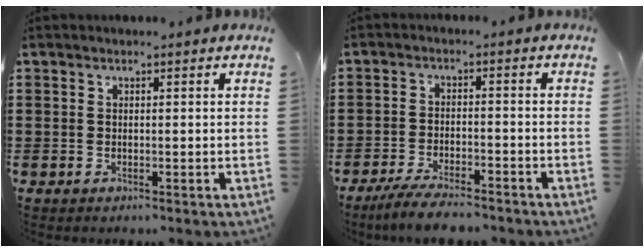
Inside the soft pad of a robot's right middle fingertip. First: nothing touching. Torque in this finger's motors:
{"motor_torque": [1.50, -0.64, 0.11, 0.11]}